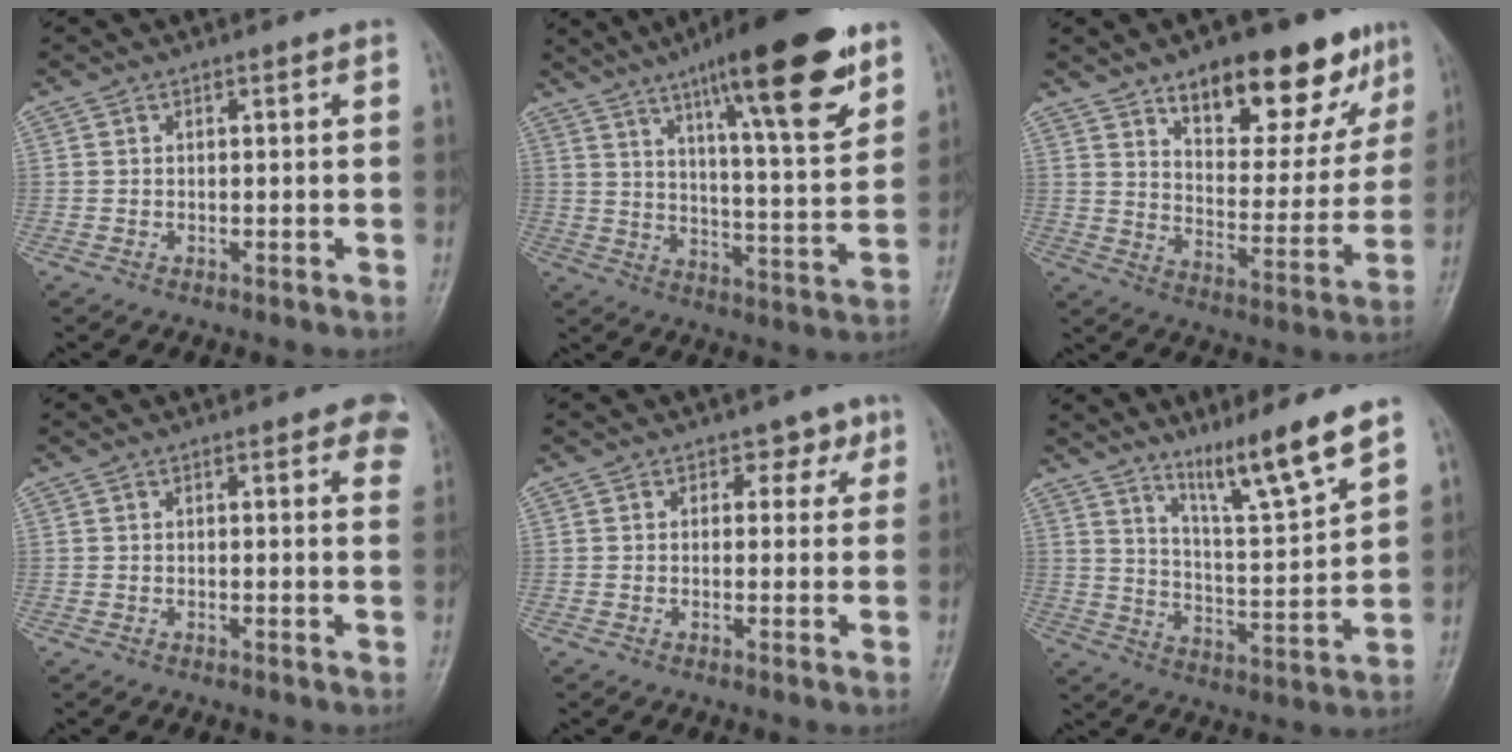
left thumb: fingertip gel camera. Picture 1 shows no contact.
{"total": 21.4, "force": [12.8, 4.3, 16.6], "torque": [-0.223, -0.050, 0.195]}
{"total": 20.5, "force": [12.7, 8.9, 13.4], "torque": [-0.131, -0.055, 0.193]}
{"total": 4.8, "force": [3.0, 1.9, 3.2], "torque": [-0.011, -0.007, 0.021]}
{"total": 2.9, "force": [1.5, 2.3, 1.1], "torque": [0.014, -0.003, 0.012]}
{"total": 11.4, "force": [8.7, 0.2, 7.4], "torque": [-0.121, -0.067, 0.153]}